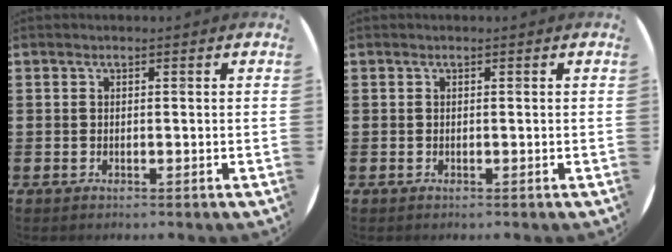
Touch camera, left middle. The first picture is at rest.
{"total": 0.0}